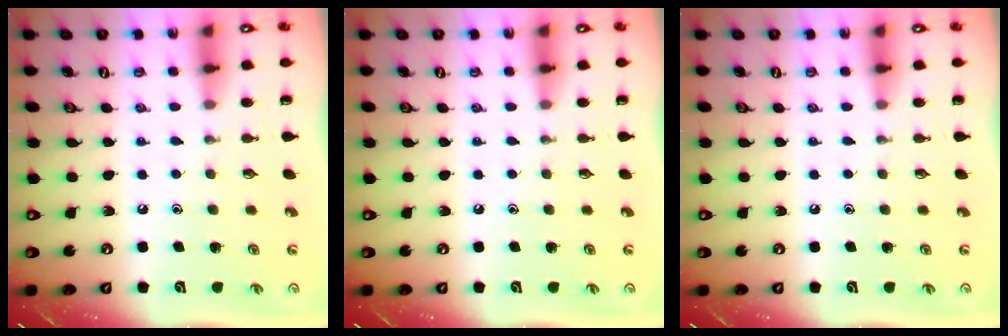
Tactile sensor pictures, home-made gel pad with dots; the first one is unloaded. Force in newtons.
{"total": 0.0}
{"total": 0.0}